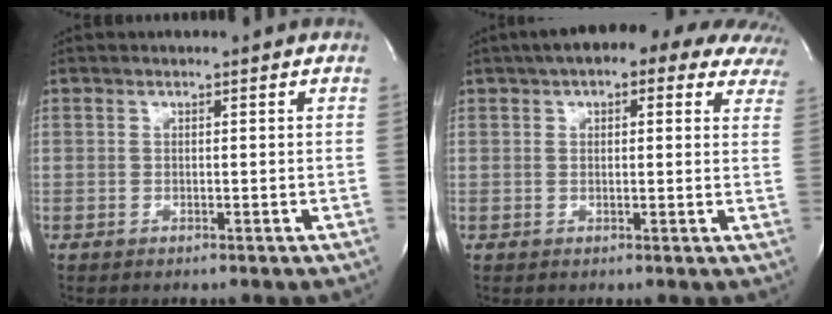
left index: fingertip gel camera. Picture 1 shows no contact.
{"total": 17.0, "force": [12.9, 5.4, 9.6], "torque": [-0.119, 0.043, 0.143]}